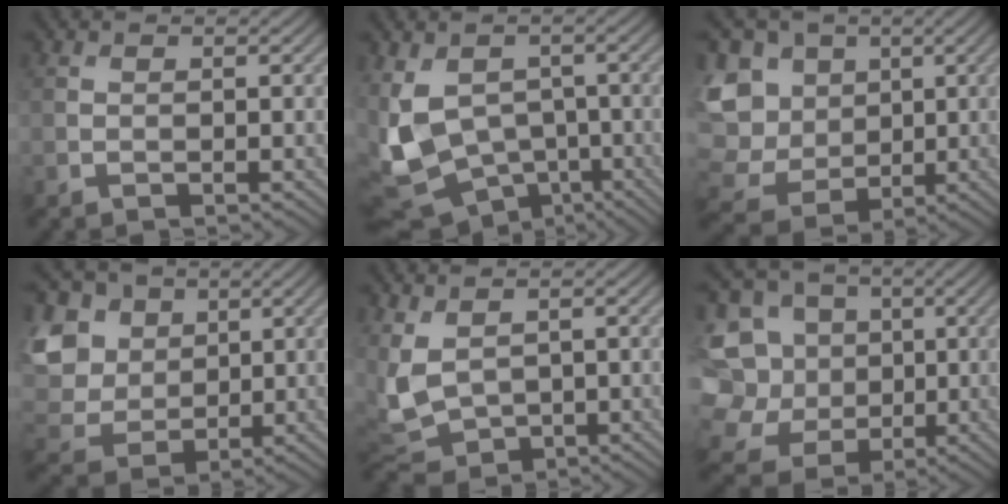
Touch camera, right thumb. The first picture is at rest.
{"total": 12.2, "force": [-3.1, 9.0, 7.7], "torque": [-0.195, -0.036, -0.038]}
{"total": 12.0, "force": [1.4, 10.5, 5.7], "torque": [-0.207, -0.005, 0.024]}
{"total": 11.8, "force": [2.9, 9.7, 6.0], "torque": [-0.206, 0.019, 0.053]}
{"total": 6.0, "force": [1.2, 4.1, 4.2], "torque": [-0.131, -0.013, 0.023]}
{"total": 14.4, "force": [1.0, 13.0, 6.0], "torque": [-0.239, 0.021, 0.010]}